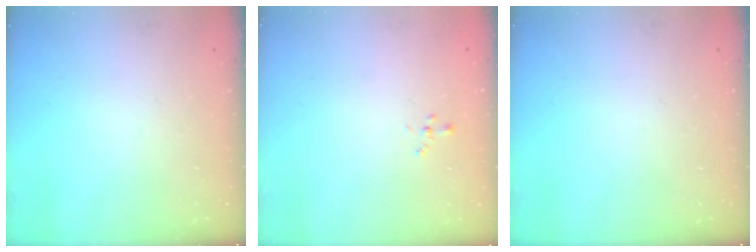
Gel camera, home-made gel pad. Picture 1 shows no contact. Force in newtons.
{"total": 0.7, "press": 0.6, "slide": 0.4}
{"total": 0.0}